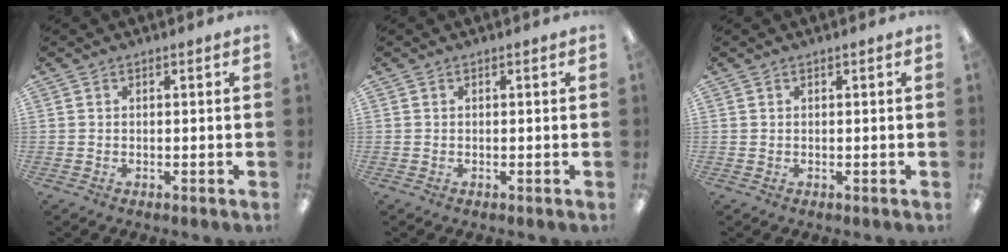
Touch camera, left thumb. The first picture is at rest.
{"total": 0.0}
{"total": 0.0}